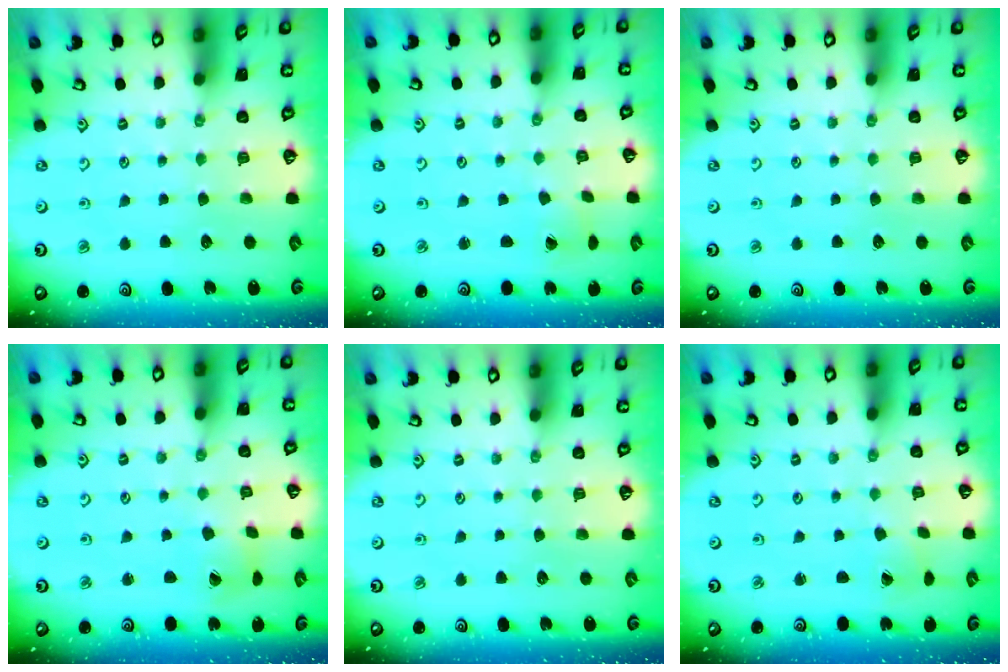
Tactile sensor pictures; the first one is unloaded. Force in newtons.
{"total": 1.6, "press": 1.5, "slide": 0.1}
{"total": 0.0}
{"total": 2.9, "press": 2.9, "slide": 0.4}
{"total": 0.0}
{"total": 1.0, "press": 1.0, "slide": 0.1}